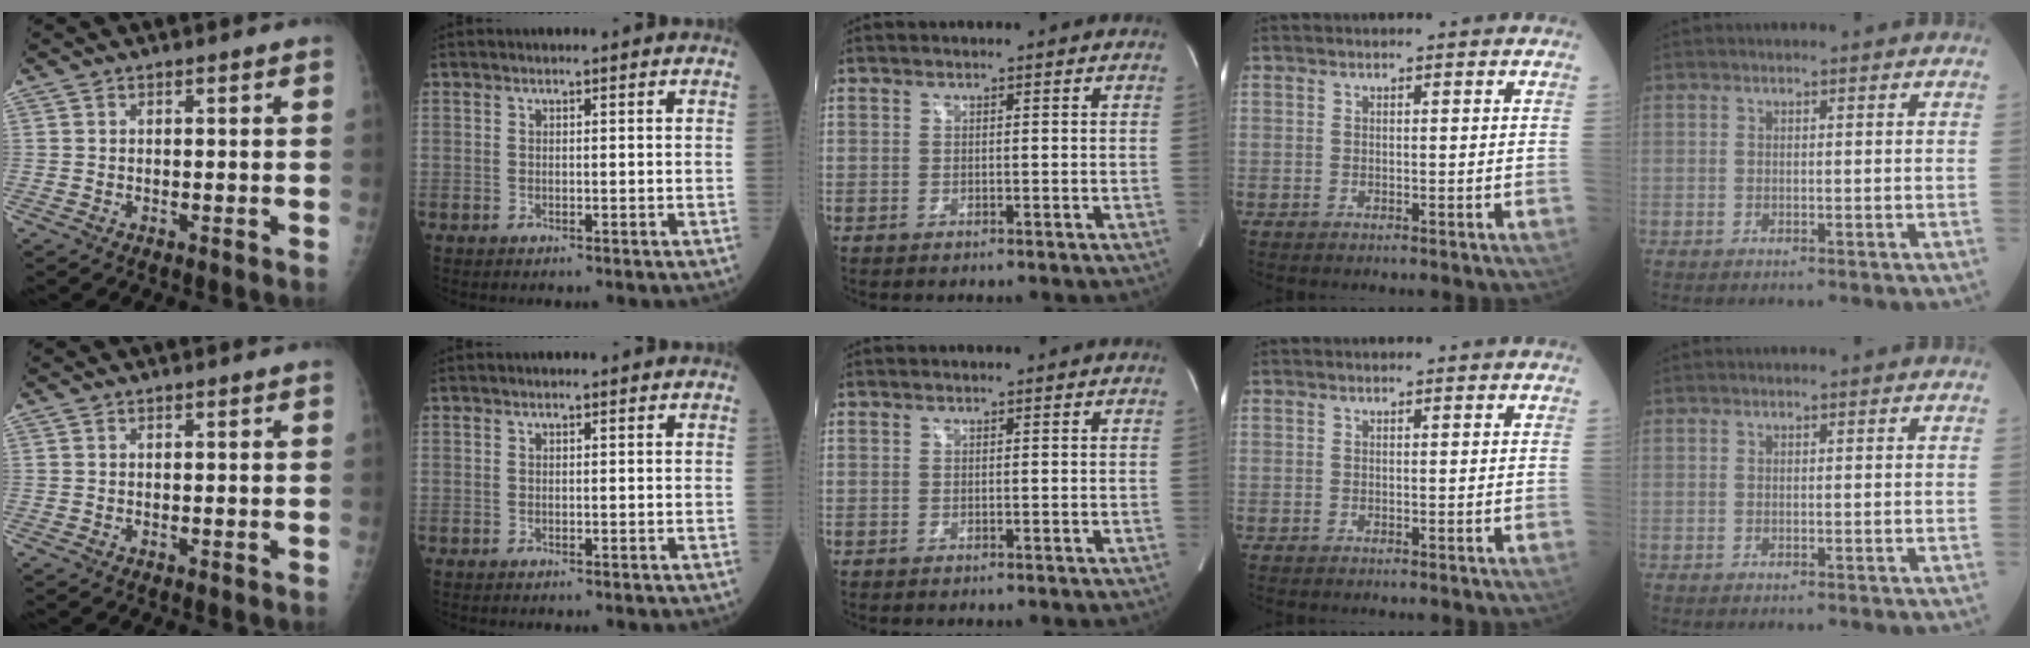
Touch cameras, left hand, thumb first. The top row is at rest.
{}